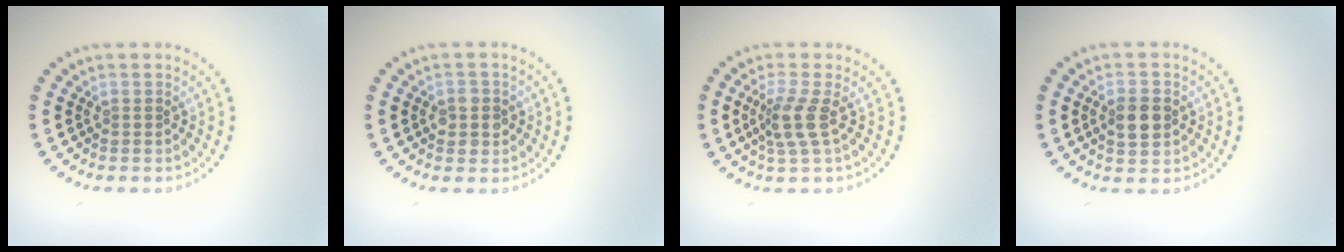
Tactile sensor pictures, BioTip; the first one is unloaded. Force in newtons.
{"total": 2.2, "press": 2.2, "slide": 0.5}
{"total": 2.6, "press": 2.0, "slide": 1.8}
{"total": 3.2, "press": 3.2, "slide": 0.1}